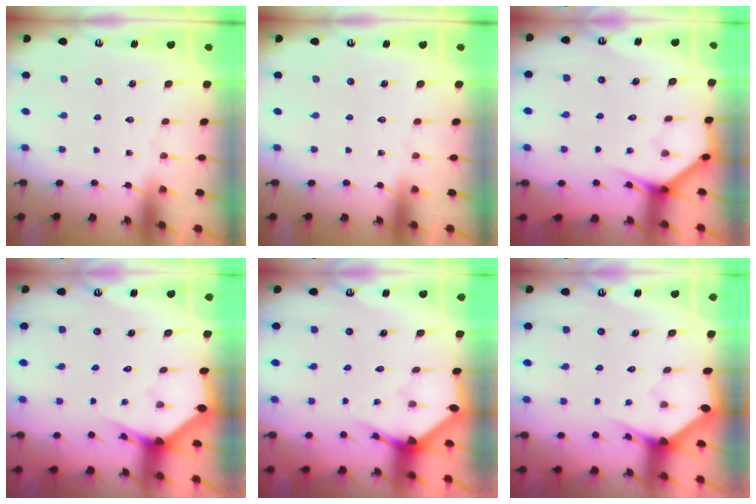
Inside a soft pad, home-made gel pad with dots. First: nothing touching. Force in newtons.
{"total": 0.0}
{"total": 3.9, "press": 3.8, "slide": 0.3}
{"total": 2.7, "press": 2.7, "slide": 0.1}
{"total": 3.3, "press": 3.3, "slide": 0.1}
{"total": 2.9, "press": 2.9, "slide": 0.1}